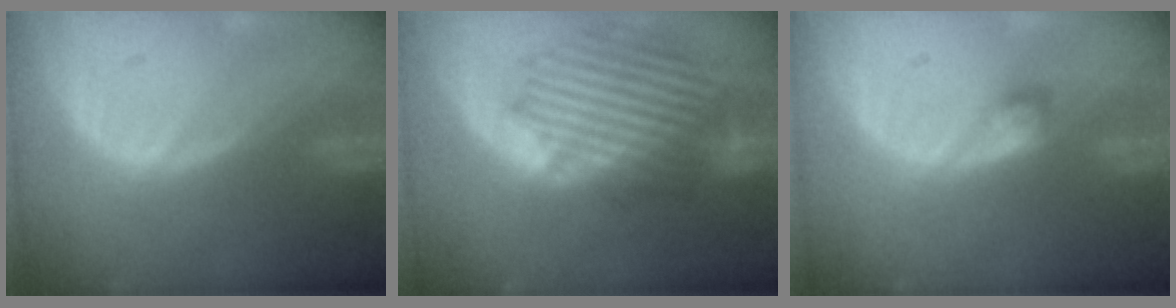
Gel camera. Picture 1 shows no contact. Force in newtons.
{"total": 9.3, "press": 9.3, "slide": 0.2}
{"total": 1.8, "press": 1.7, "slide": 0.3}